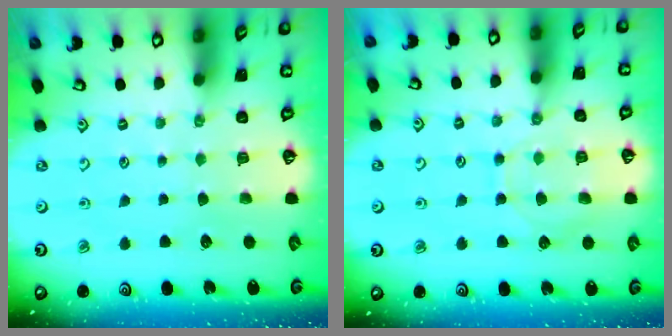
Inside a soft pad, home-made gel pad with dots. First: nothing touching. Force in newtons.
{"total": 9.9, "press": 9.8, "slide": 1.2}